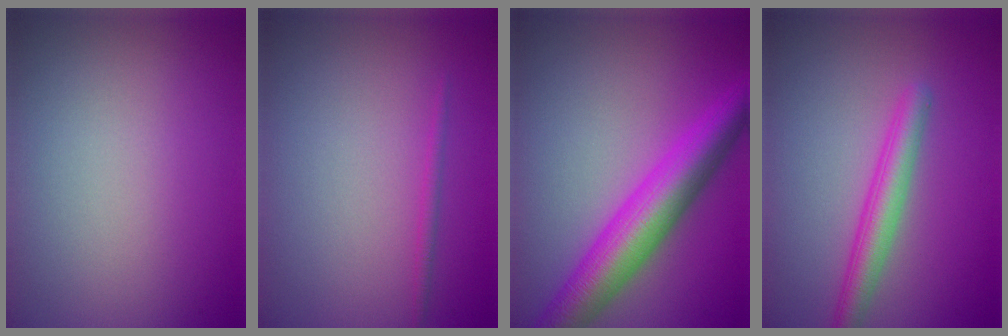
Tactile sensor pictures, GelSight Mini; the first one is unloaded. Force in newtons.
{"total": 0.8, "press": 0.8, "slide": 0.1}
{"total": 7.8, "press": 7.8, "slide": 0.1}
{"total": 3.3, "press": 3.3, "slide": 0.1}